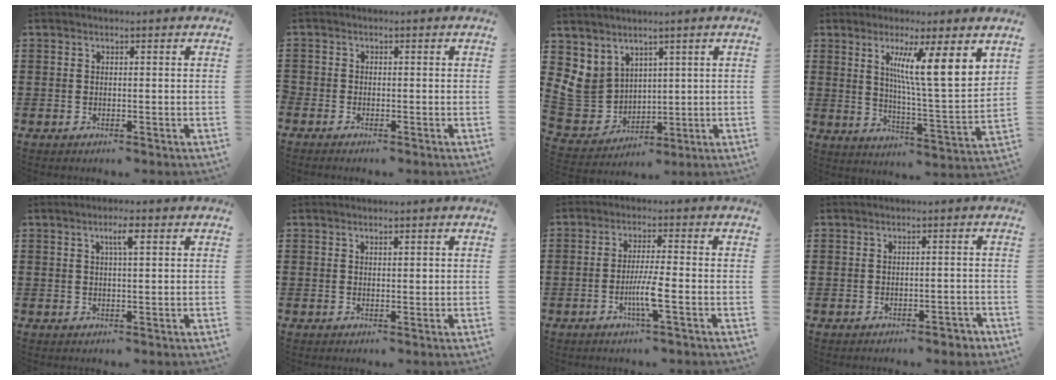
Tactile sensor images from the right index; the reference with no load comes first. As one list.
[{"total": 1.0, "force": [-0.9, 0.3, 0.0], "torque": [-0.002, 0.002, -0.019]}, {"total": 6.8, "force": [3.1, 5.9, 1.3], "torque": [-0.092, -0.022, 0.058]}, {"total": 10.0, "force": [4.7, 0.7, 8.8], "torque": [-0.154, -0.023, 0.072]}, {"total": 3.0, "force": [1.3, 0.5, 2.7], "torque": [-0.048, 0.004, 0.017]}, {"total": 0.8, "force": [0.4, 0.3, 0.6], "torque": [-0.012, 0.003, 0.008]}, {"total": 5.1, "force": [-1.7, 0.1, 4.8], "torque": [-0.097, -0.013, -0.034]}, {"total": 1.7, "force": [-1.4, 0.5, 0.9], "torque": [-0.019, 0.001, -0.028]}]